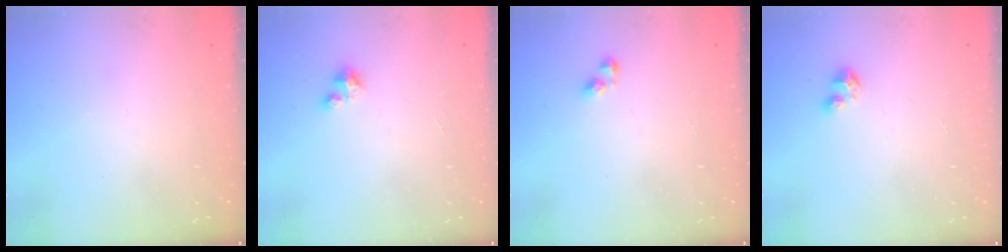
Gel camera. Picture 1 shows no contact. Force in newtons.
{"total": 2.0, "press": 2.0, "slide": 0.3}
{"total": 3.8, "press": 3.7, "slide": 0.6}
{"total": 3.3, "press": 3.2, "slide": 0.3}